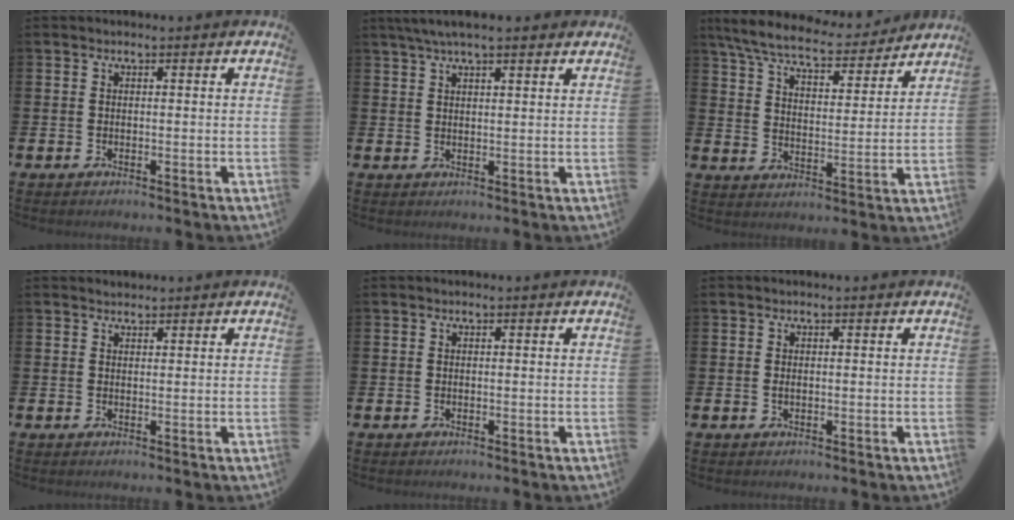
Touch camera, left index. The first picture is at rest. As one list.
[{"total": 4.3, "force": [3.4, 0.8, 2.5], "torque": [-0.049, -0.002, 0.061]}, {"total": 7.8, "force": [7.2, 1.3, 2.8], "torque": [-0.088, -0.042, 0.125]}, {"total": 1.2, "force": [1.1, 0.3, -0.1], "torque": [0.014, -0.001, 0.019]}, {"total": 0.0}, {"total": 0.6, "force": [0.0, 0.3, 0.5], "torque": [-0.010, 0.002, -0.001]}]